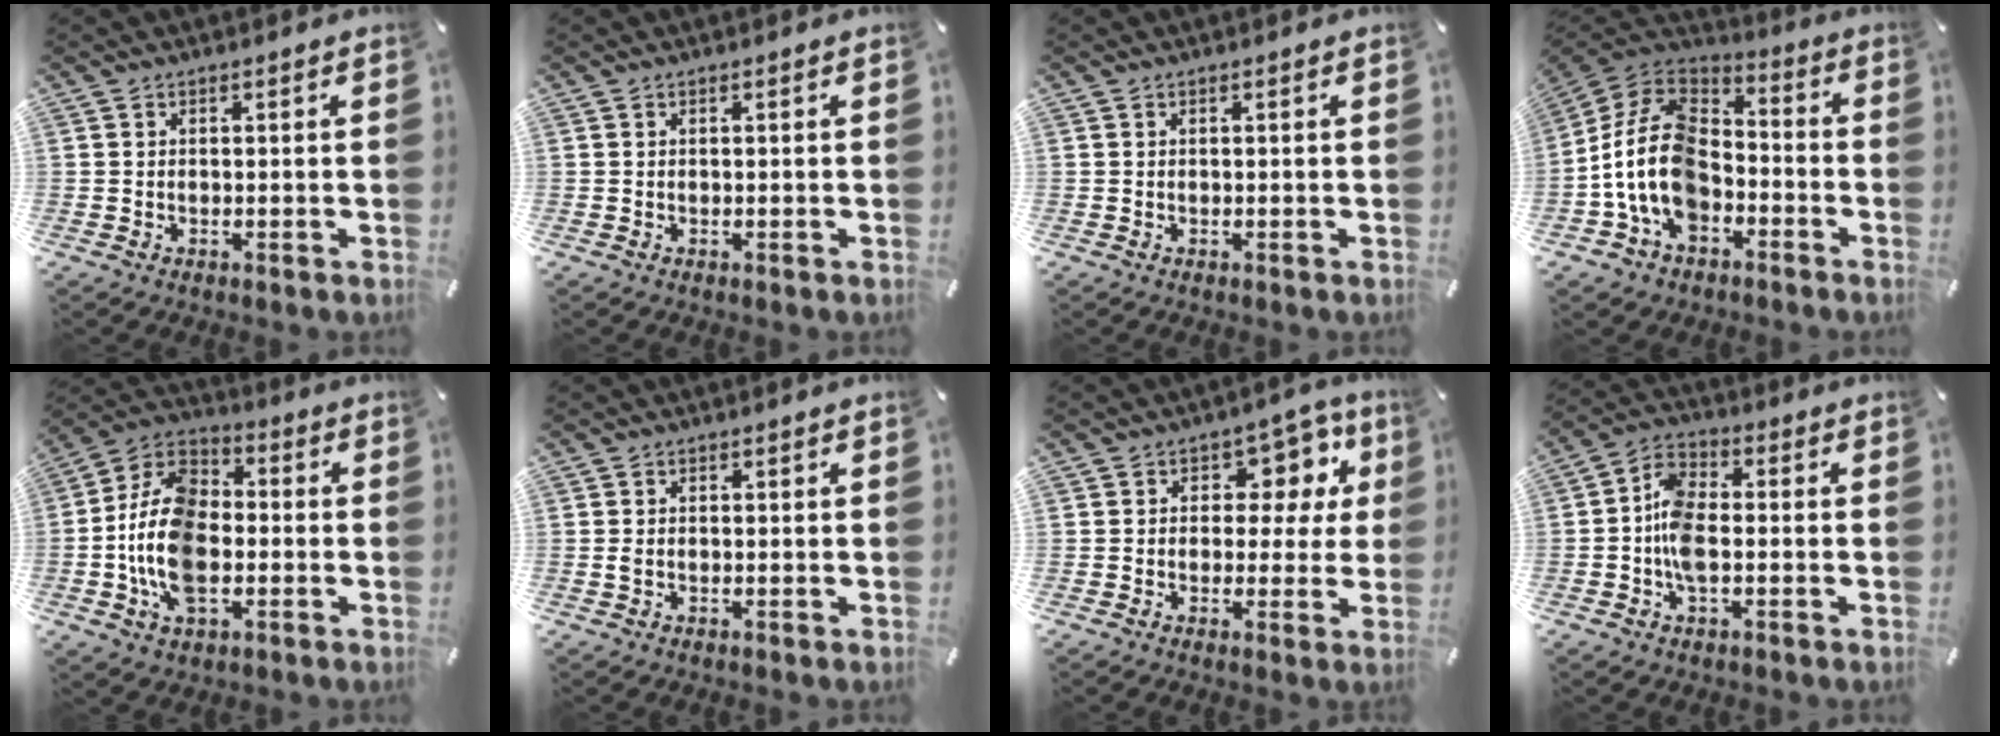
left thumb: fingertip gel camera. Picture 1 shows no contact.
{"total": 0.0}
{"total": 0.0}
{"total": 15.6, "force": [-5.2, 11.0, 9.7], "torque": [-0.221, 0.023, -0.102]}
{"total": 15.8, "force": [-3.9, 10.1, 11.5], "torque": [-0.260, 0.014, -0.077]}
{"total": 1.2, "force": [-0.2, 0.8, 0.9], "torque": [-0.019, 0.002, -0.004]}
{"total": 10.0, "force": [3.1, 7.0, 6.3], "torque": [-0.072, -0.019, 0.051]}
{"total": 7.8, "force": [-1.8, 4.4, 6.2], "torque": [-0.130, 0.008, -0.033]}